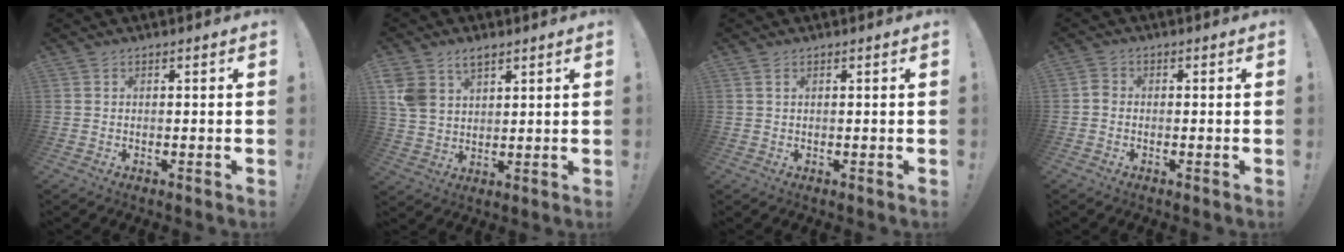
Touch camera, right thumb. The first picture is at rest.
{"total": 7.3, "force": [4.6, 4.7, 3.1], "torque": [-0.060, -0.017, 0.092]}
{"total": 1.0, "force": [0.4, 0.5, 0.7], "torque": [-0.016, 0.001, 0.009]}
{"total": 2.0, "force": [-0.8, 1.6, 1.0], "torque": [-0.024, 0.011, -0.013]}